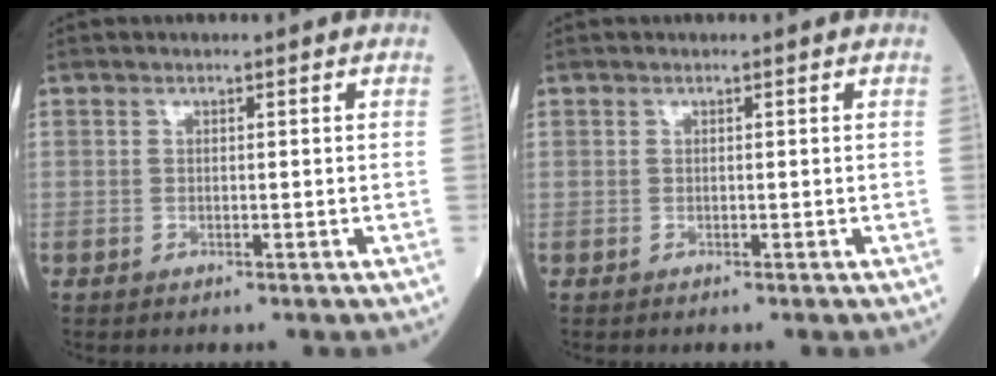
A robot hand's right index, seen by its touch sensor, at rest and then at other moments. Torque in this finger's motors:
{"motor_torque": [1.37, 0.74, -0.03, -0.16]}